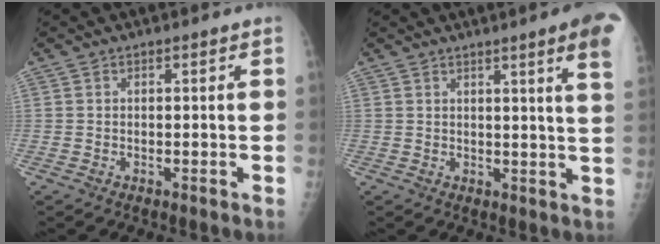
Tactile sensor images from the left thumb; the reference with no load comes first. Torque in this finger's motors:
{"motor_torque": [2.28, 1.10, 1.25, -1.35, 0.06]}